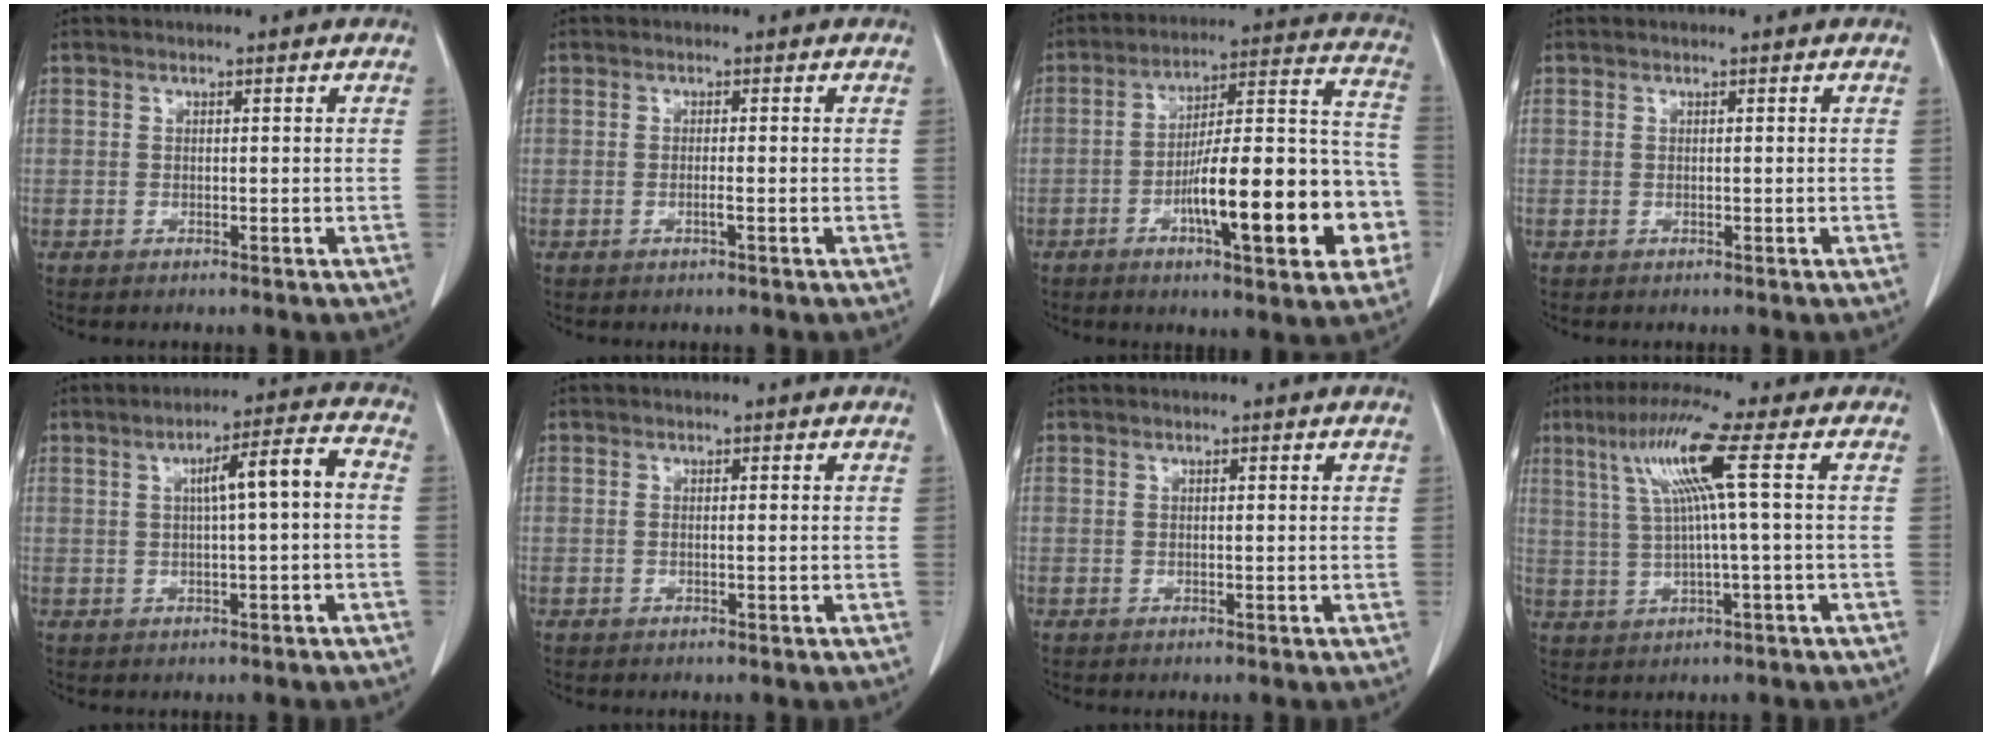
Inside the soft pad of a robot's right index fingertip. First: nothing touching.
{"total": 1.5, "force": [-0.5, 0.2, 1.4], "torque": [-0.029, 0.000, -0.008]}
{"total": 22.1, "force": [-7.1, 4.5, 20.4], "torque": [-0.250, 0.029, -0.096]}
{"total": 0.0}
{"total": 7.5, "force": [0.6, 1.1, 7.4], "torque": [-0.117, 0.026, 0.012]}
{"total": 1.2, "force": [-0.1, 0.4, 1.1], "torque": [-0.033, 0.006, 0.004]}
{"total": 0.8, "force": [0.2, 0.3, 0.7], "torque": [-0.015, 0.003, 0.004]}
{"total": 9.8, "force": [2.7, -1.0, 9.4], "torque": [-0.183, 0.023, 0.057]}